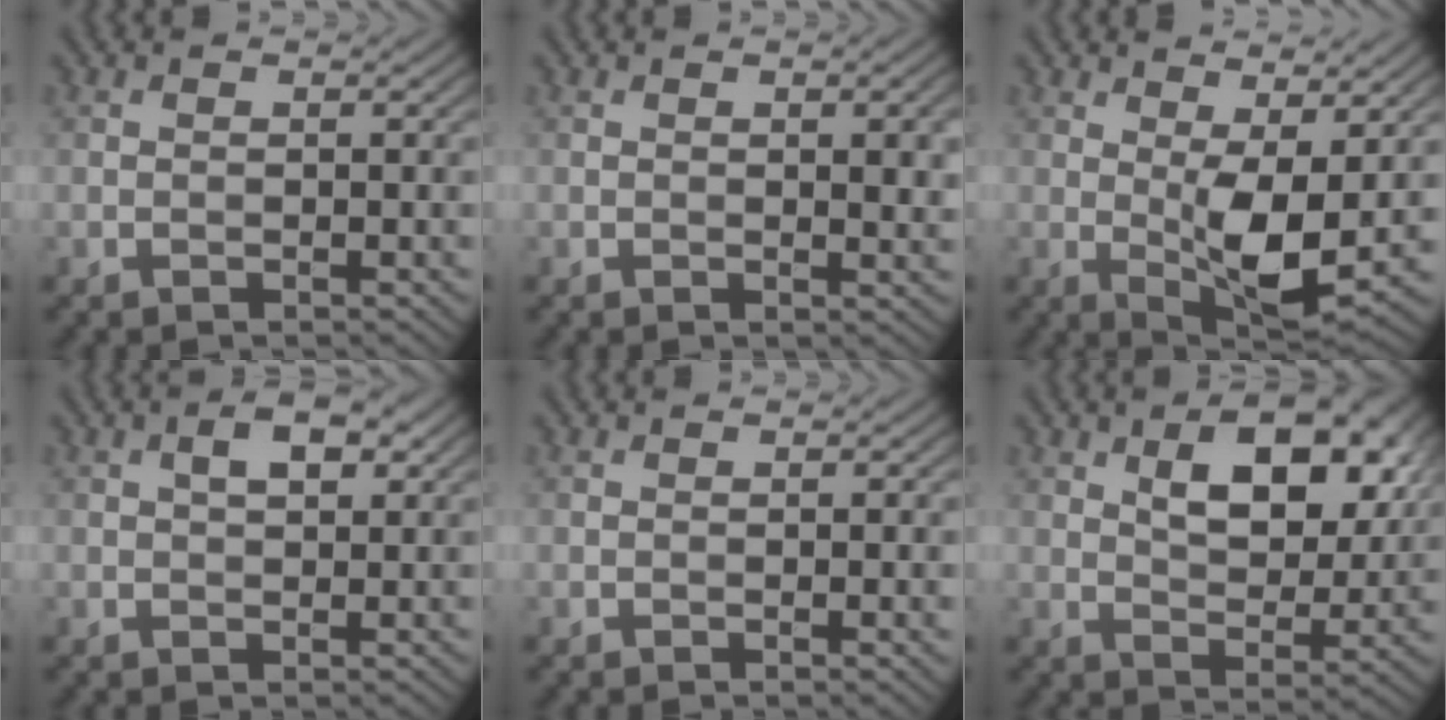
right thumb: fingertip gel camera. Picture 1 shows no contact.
{"total": 3.2, "force": [0.5, 1.1, 3.0], "torque": [-0.044, -0.001, 0.011]}
{"total": 7.5, "force": [0.8, 2.6, 7.0], "torque": [-0.129, -0.006, 0.018]}
{"total": 3.5, "force": [1.3, 1.6, 2.8], "torque": [-0.045, 0.006, 0.019]}
{"total": 1.1, "force": [0.0, 0.2, 1.1], "torque": [-0.015, -0.002, 0.000]}
{"total": 11.1, "force": [4.2, 5.9, 8.5], "torque": [-0.126, 0.001, 0.070]}